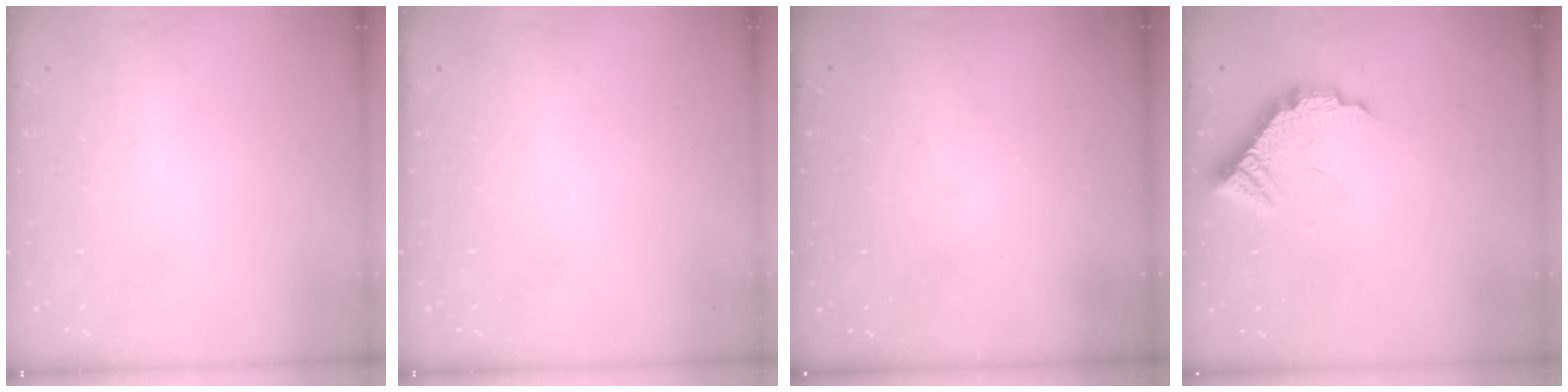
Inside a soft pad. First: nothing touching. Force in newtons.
{"total": 0.0}
{"total": 2.9, "press": 2.8, "slide": 1.0}
{"total": 10.4, "press": 10.4, "slide": 0.3}